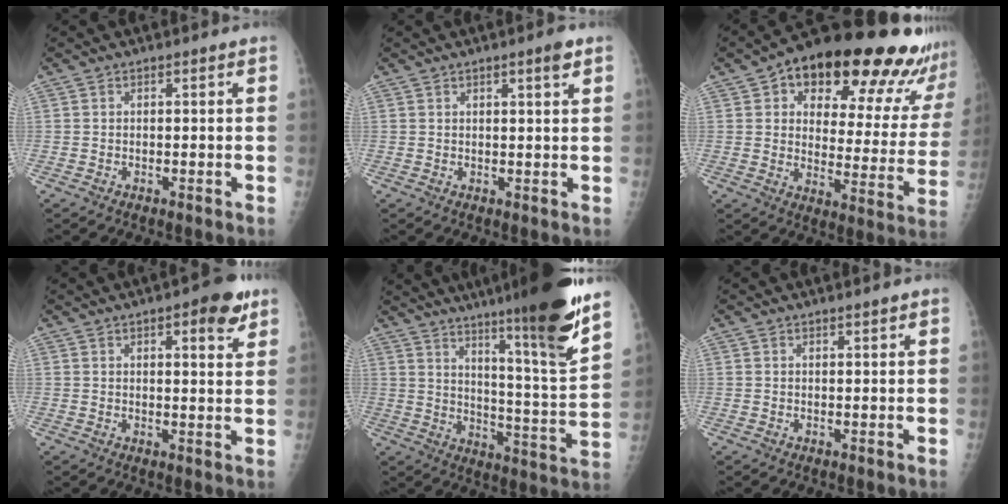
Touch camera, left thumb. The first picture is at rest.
{"total": 2.7, "force": [1.6, 0.3, 2.2], "torque": [-0.031, -0.008, 0.022]}
{"total": 27.2, "force": [17.5, 10.1, 18.2], "torque": [-0.213, -0.044, 0.234]}
{"total": 7.4, "force": [4.1, 2.4, 5.8], "torque": [-0.059, -0.016, 0.047]}
{"total": 22.4, "force": [15.9, 0.8, 15.7], "torque": [-0.215, -0.088, 0.240]}
{"total": 1.0, "force": [0.8, 0.1, 0.6], "torque": [-0.006, -0.005, 0.014]}